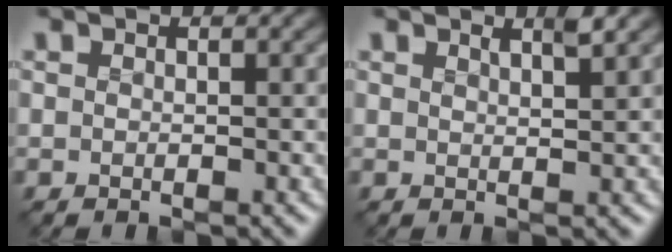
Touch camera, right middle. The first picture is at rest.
{"total": 1.7, "force": [1.1, 0.3, 1.3], "torque": [-0.008, 0.001, 0.010]}